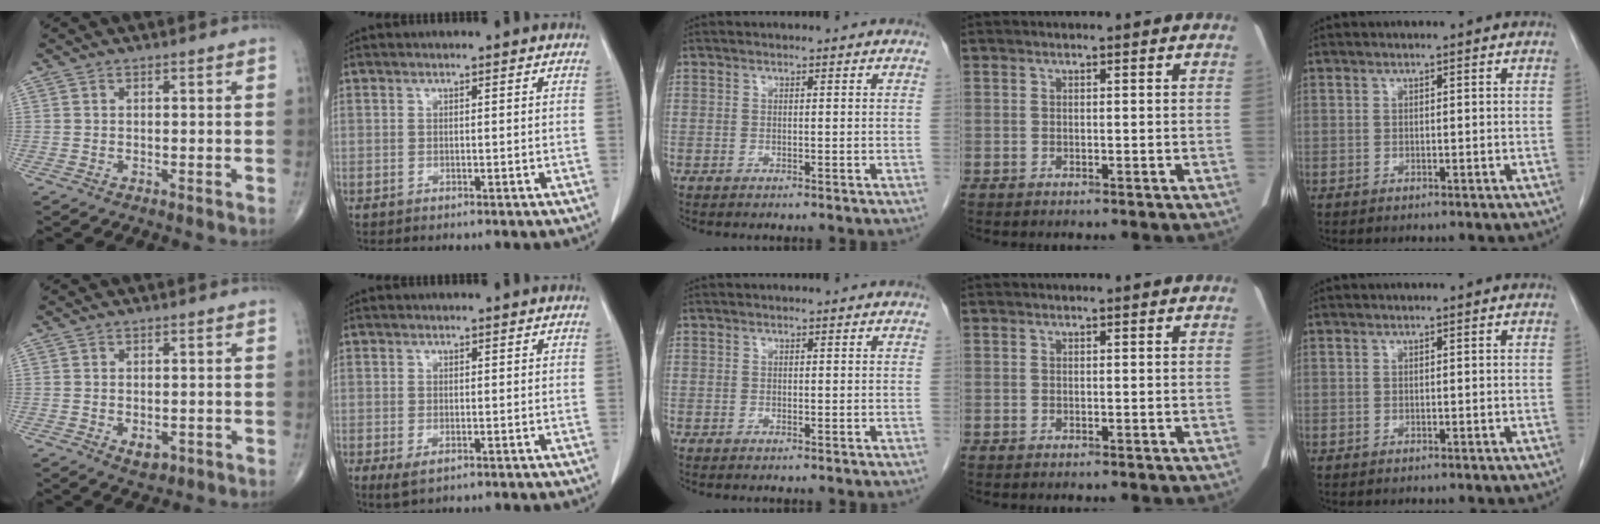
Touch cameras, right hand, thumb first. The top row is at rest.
{"thumb": {"total": 2.7, "force": [-0.8, 1.8, 1.9], "torque": [-0.018, -0.001, -0.005]}, "index": {"total": 2.0, "force": [-0.8, 1.0, 1.5], "torque": [-0.027, -0.003, -0.007]}}